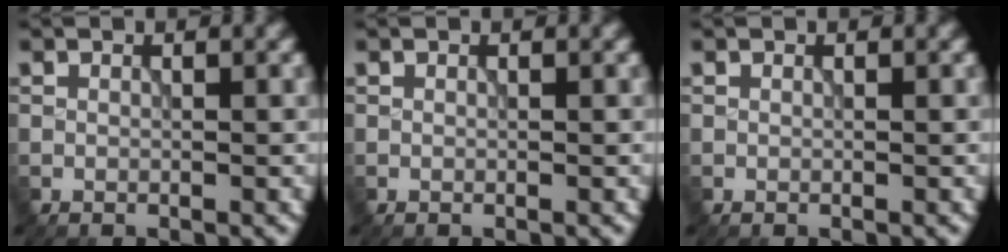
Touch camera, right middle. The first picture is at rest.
{"total": 0.0}
{"total": 0.0}